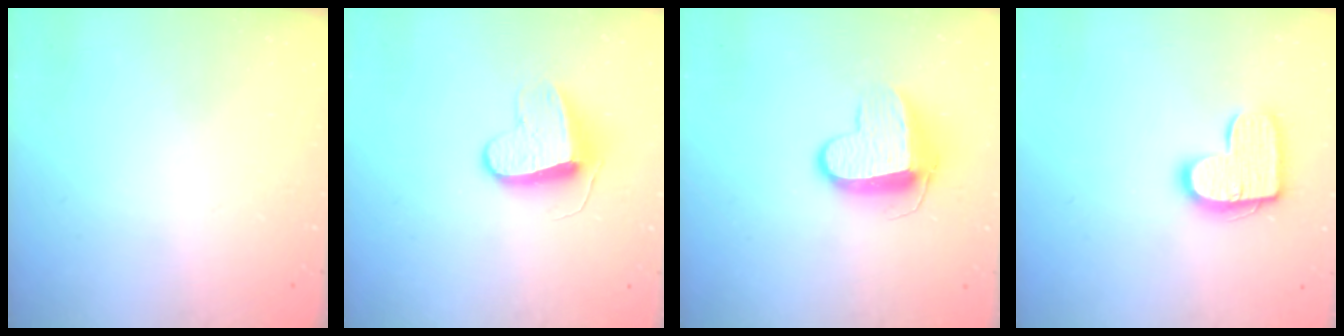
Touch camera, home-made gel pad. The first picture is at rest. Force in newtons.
{"total": 9.6, "press": 9.5, "slide": 0.6}
{"total": 10.9, "press": 10.8, "slide": 0.6}
{"total": 13.8, "press": 13.8, "slide": 0.7}